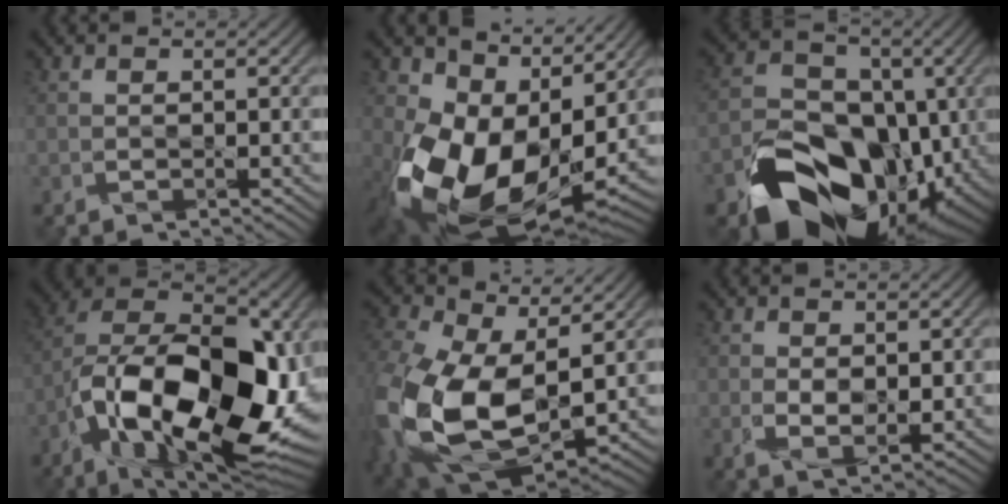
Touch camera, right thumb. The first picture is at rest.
{"total": 15.8, "force": [1.1, 11.4, 10.9], "torque": [-0.221, -0.043, 0.044]}
{"total": 16.7, "force": [-7.1, 11.3, 10.0], "torque": [-0.173, -0.030, -0.121]}
{"total": 20.2, "force": [-6.0, 10.8, 16.0], "torque": [-0.295, -0.009, -0.095]}
{"total": 18.8, "force": [-0.6, 12.5, 13.9], "torque": [-0.352, -0.063, 0.026]}
{"total": 3.2, "force": [0.4, 2.1, 2.4], "torque": [-0.052, -0.008, 0.013]}